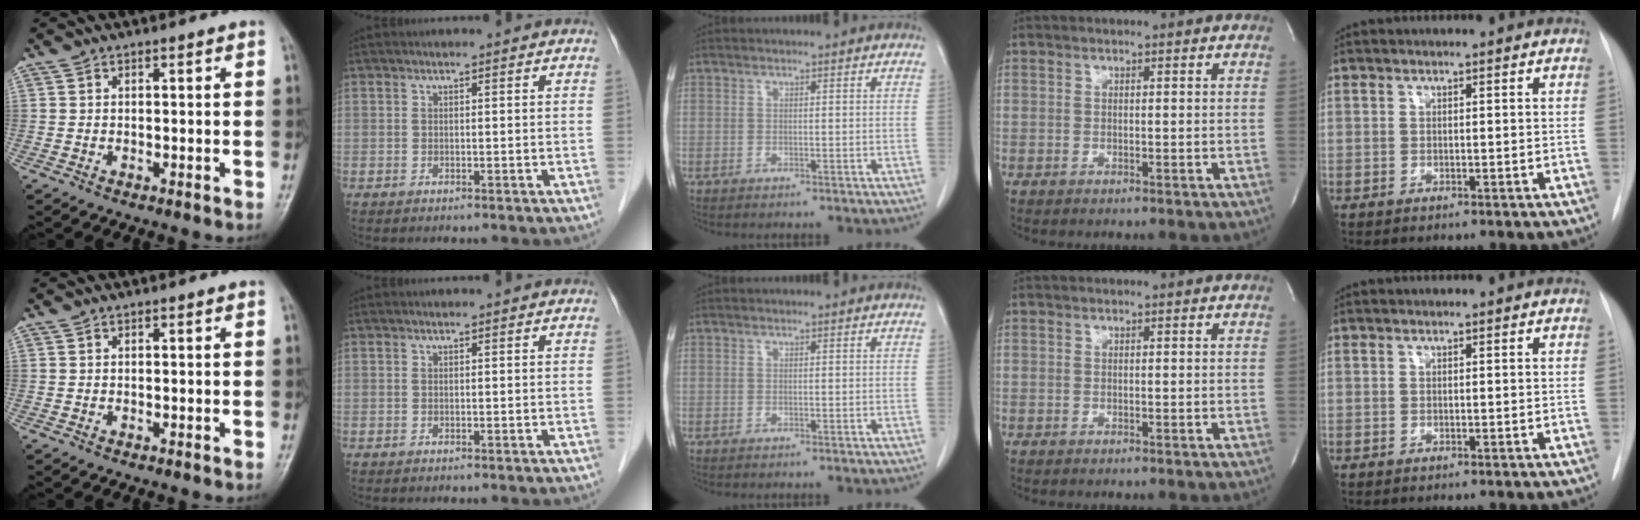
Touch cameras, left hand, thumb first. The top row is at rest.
{}